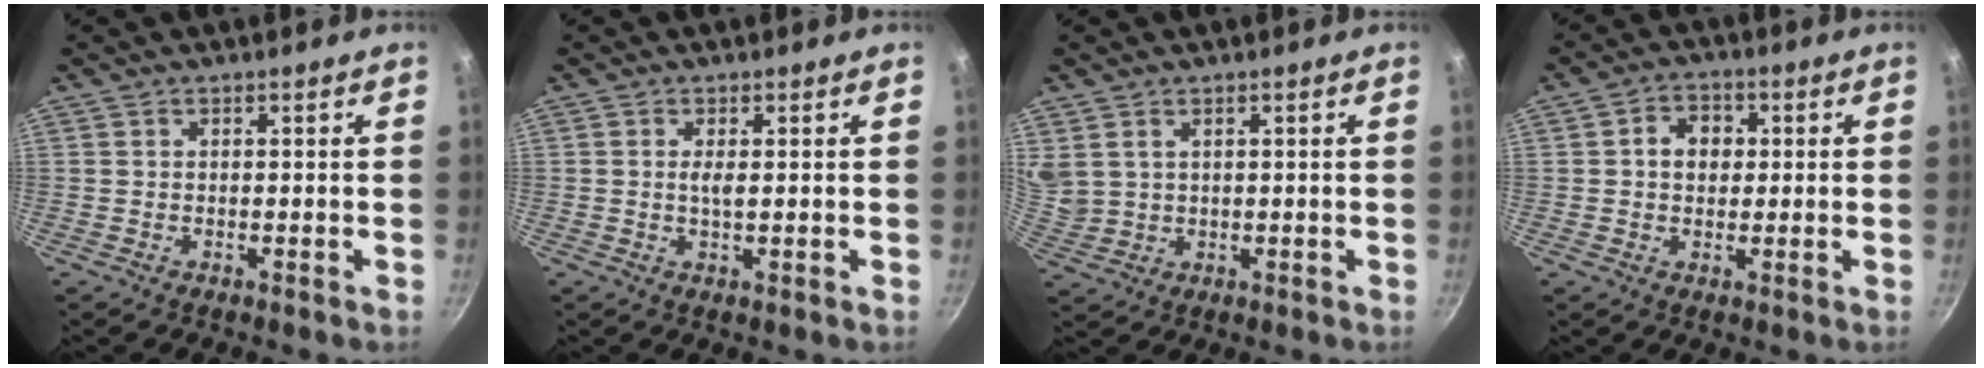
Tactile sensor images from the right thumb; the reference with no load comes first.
{"total": 2.0, "force": [0.3, 0.5, 1.9], "torque": [-0.035, -0.003, 0.004]}
{"total": 6.3, "force": [3.1, 4.5, 3.1], "torque": [-0.052, -0.004, 0.074]}
{"total": 5.8, "force": [0.8, 4.6, 3.4], "torque": [-0.029, 0.008, 0.005]}